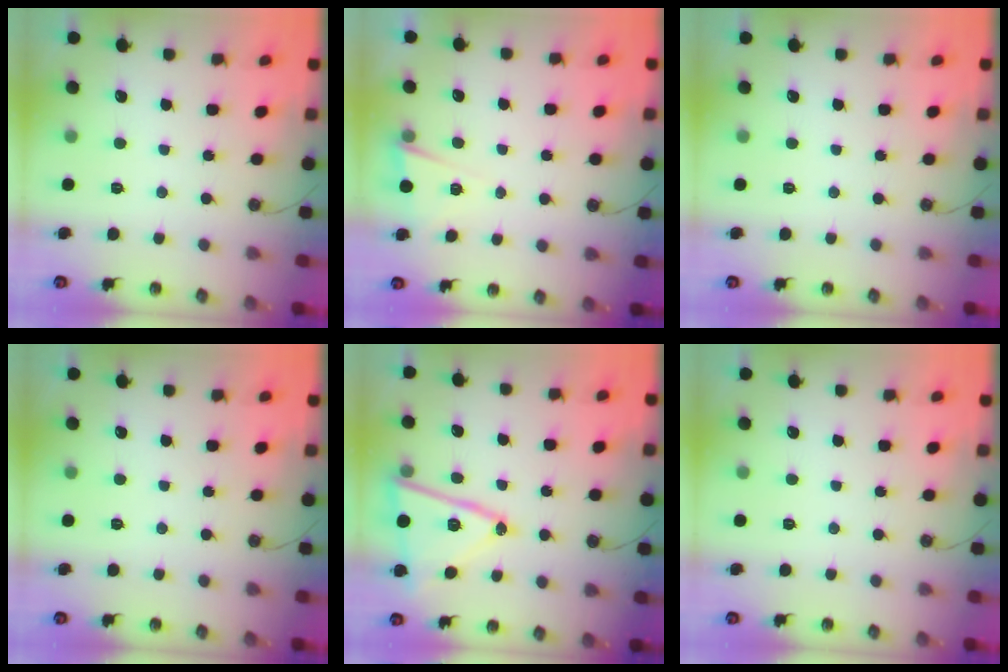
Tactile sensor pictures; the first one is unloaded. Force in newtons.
{"total": 2.9, "press": 2.6, "slide": 1.3}
{"total": 0.0}
{"total": 0.0}
{"total": 16.4, "press": 16.3, "slide": 1.0}
{"total": 0.0}